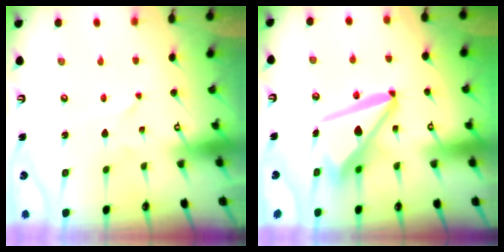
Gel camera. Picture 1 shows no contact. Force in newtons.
{"total": 14.1, "press": 14.0, "slide": 1.5}